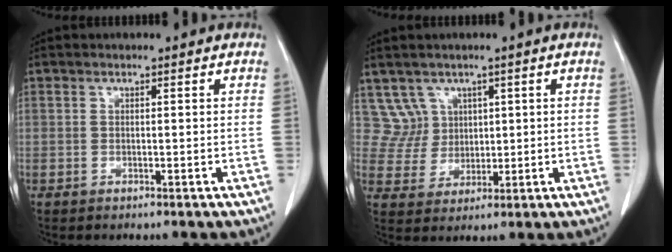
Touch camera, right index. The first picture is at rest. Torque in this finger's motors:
{"motor_torque": [-0.55, 0.50, -0.28, -0.07]}